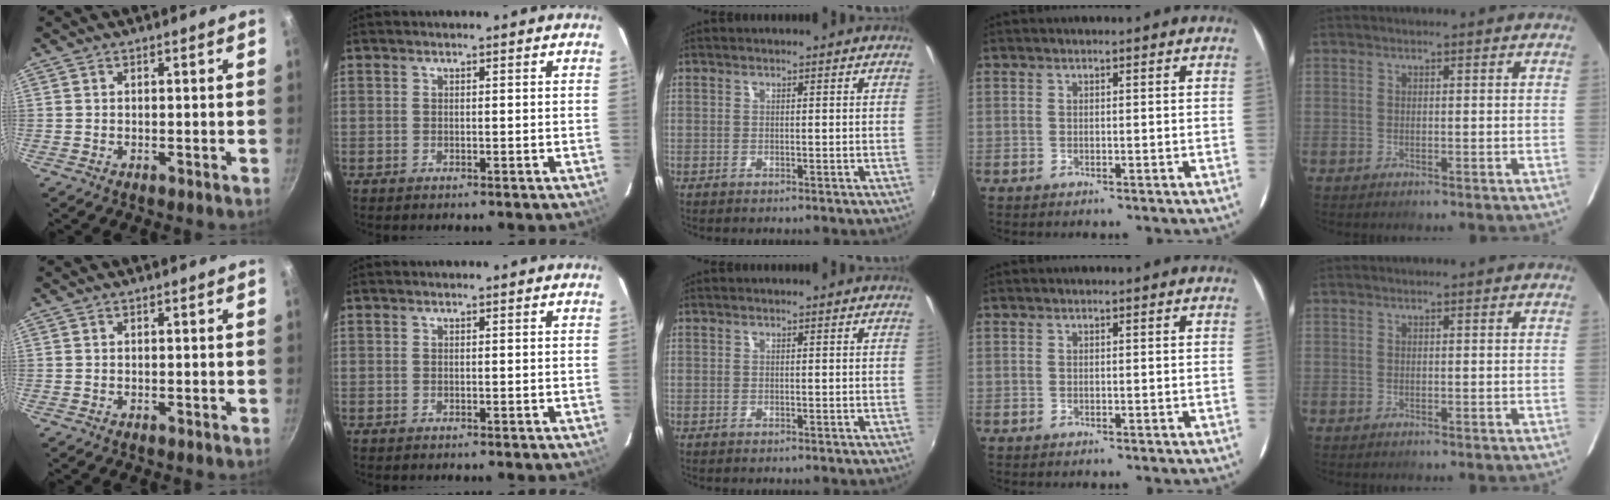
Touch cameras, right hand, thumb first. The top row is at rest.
{}